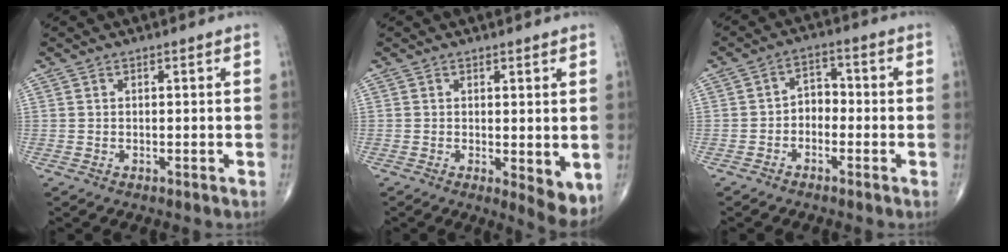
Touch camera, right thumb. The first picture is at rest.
{"total": 5.7, "force": [-0.4, 1.9, 5.3], "torque": [-0.067, -0.017, -0.003]}
{"total": 4.1, "force": [-1.5, 3.1, 2.3], "torque": [-0.017, 0.026, -0.039]}